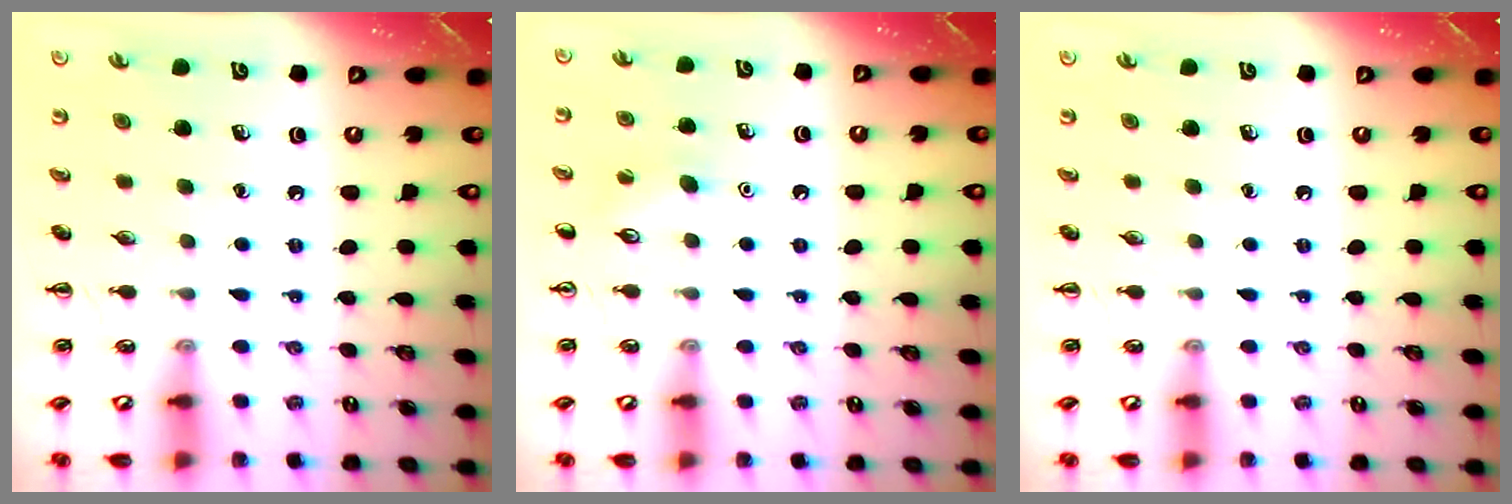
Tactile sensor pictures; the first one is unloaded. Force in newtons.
{"total": 6.6, "press": 6.3, "slide": 1.8}
{"total": 0.0}